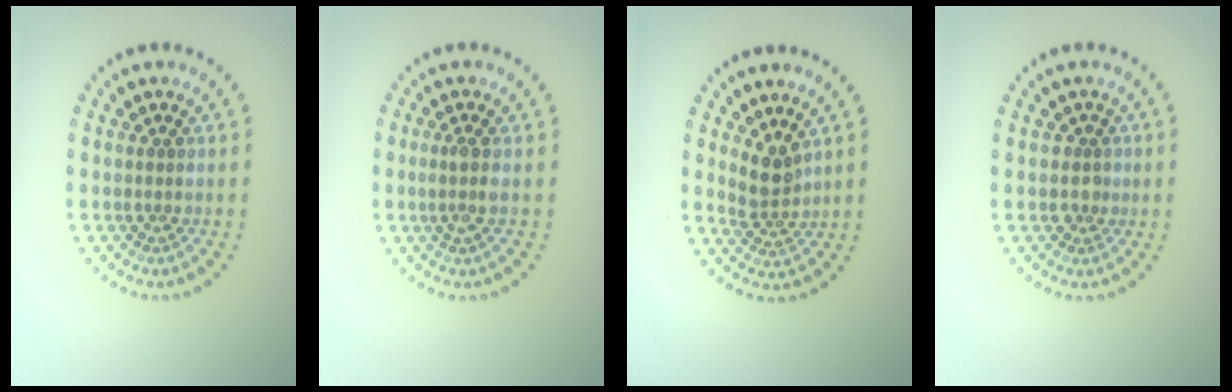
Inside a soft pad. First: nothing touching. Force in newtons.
{"total": 1.3, "press": 1.1, "slide": 0.8}
{"total": 2.4, "press": 1.8, "slide": 1.6}
{"total": 1.5, "press": 1.1, "slide": 0.9}